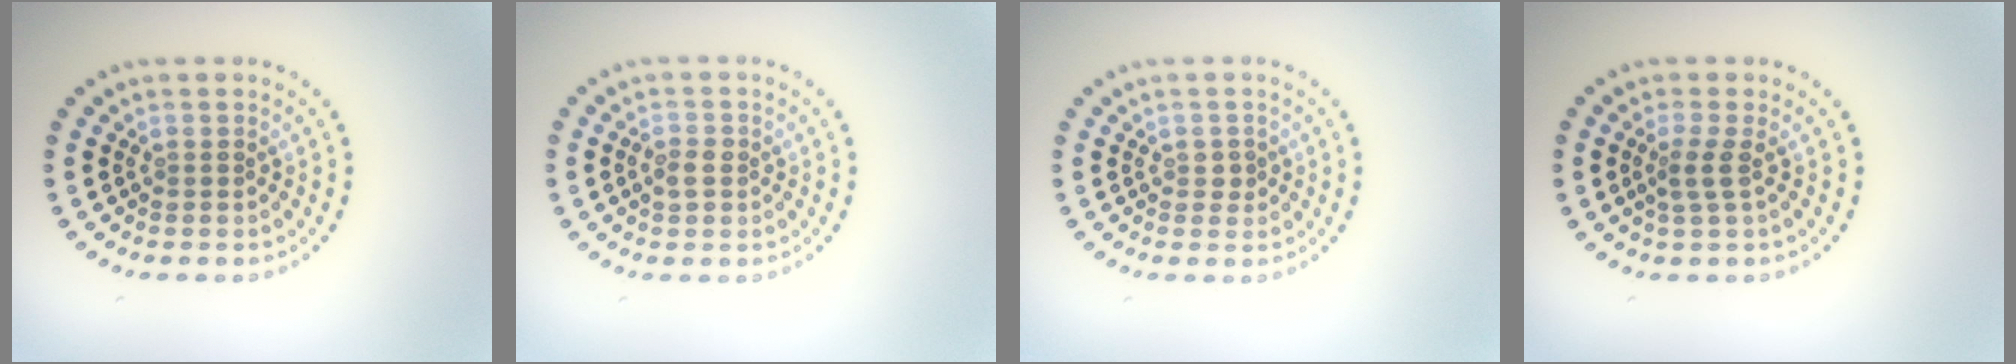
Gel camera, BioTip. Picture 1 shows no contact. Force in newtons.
{"total": 1.6, "press": 1.6, "slide": 0.3}
{"total": 0.8, "press": 0.8, "slide": 0.2}
{"total": 1.8, "press": 1.3, "slide": 1.3}